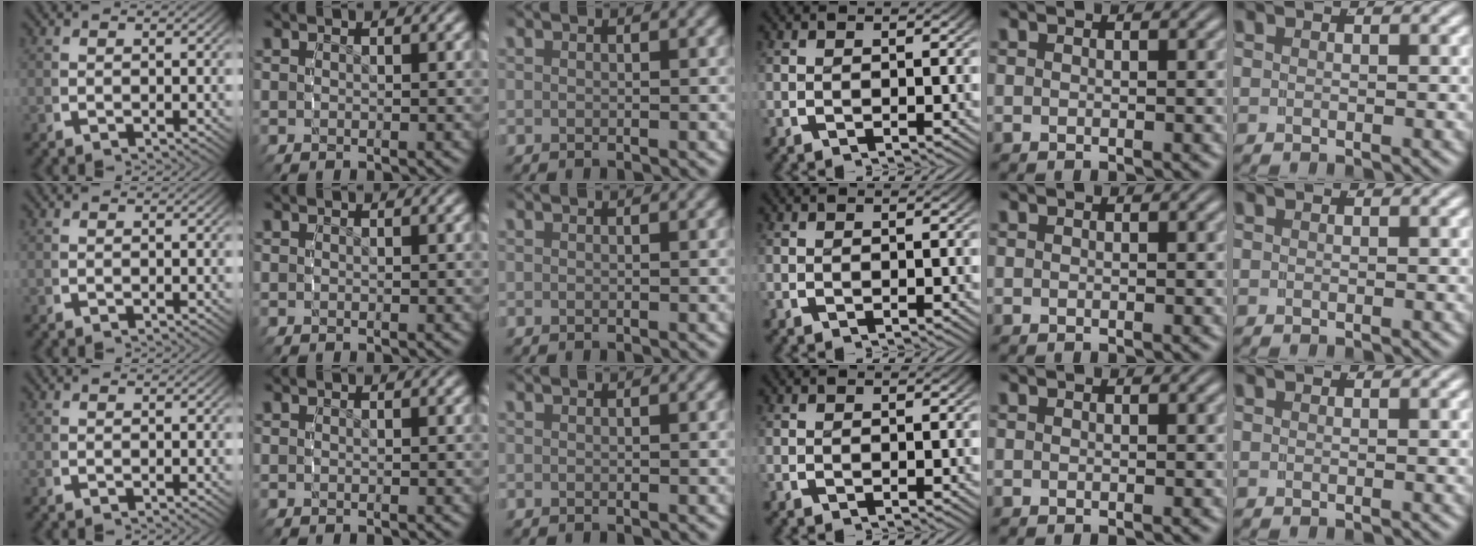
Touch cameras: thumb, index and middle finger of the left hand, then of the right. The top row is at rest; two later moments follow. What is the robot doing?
{"motion": "grasp_and_lifting", "object": "bowl"}